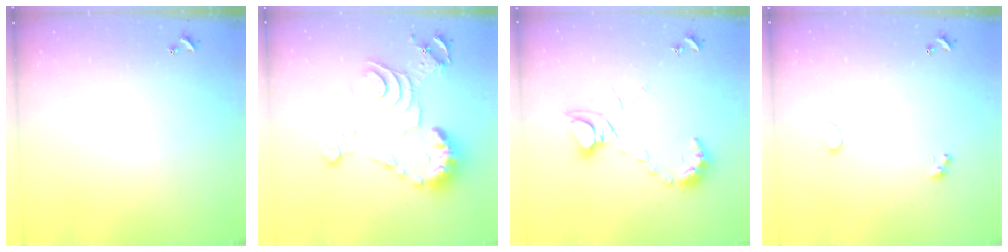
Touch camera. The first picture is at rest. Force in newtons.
{"total": 15.2, "press": 15.1, "slide": 1.6}
{"total": 9.8, "press": 9.8, "slide": 1.0}
{"total": 0.8, "press": 0.7, "slide": 0.4}